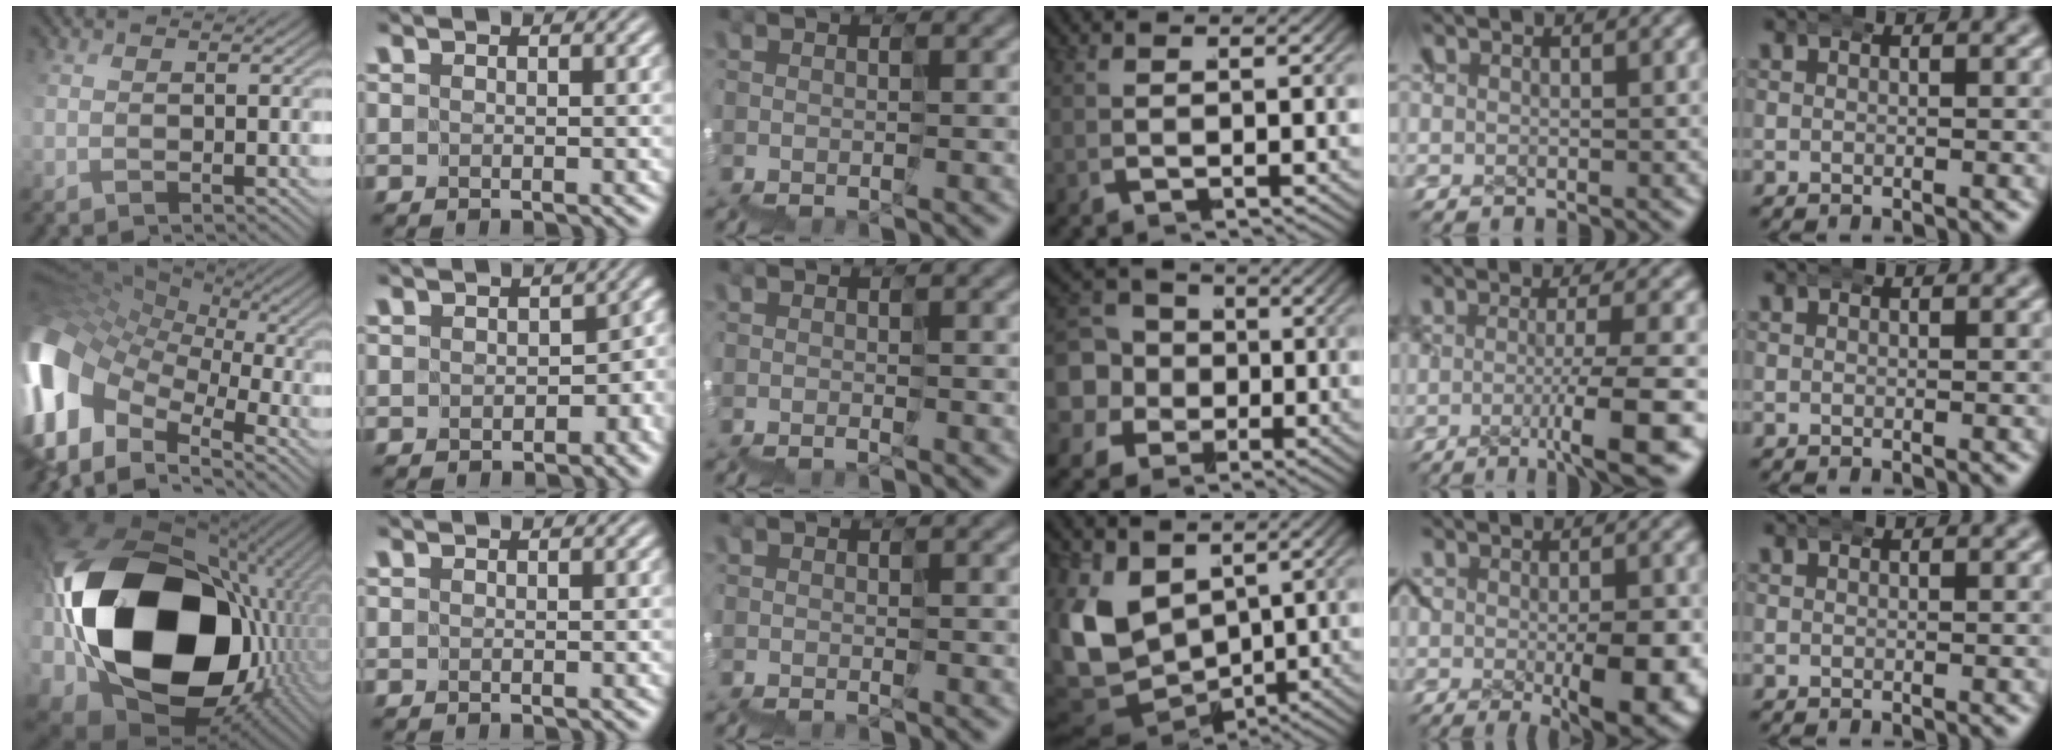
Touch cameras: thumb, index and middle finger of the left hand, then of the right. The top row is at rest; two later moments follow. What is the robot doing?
{"motion": "wrap", "object": "ethernet cable"}